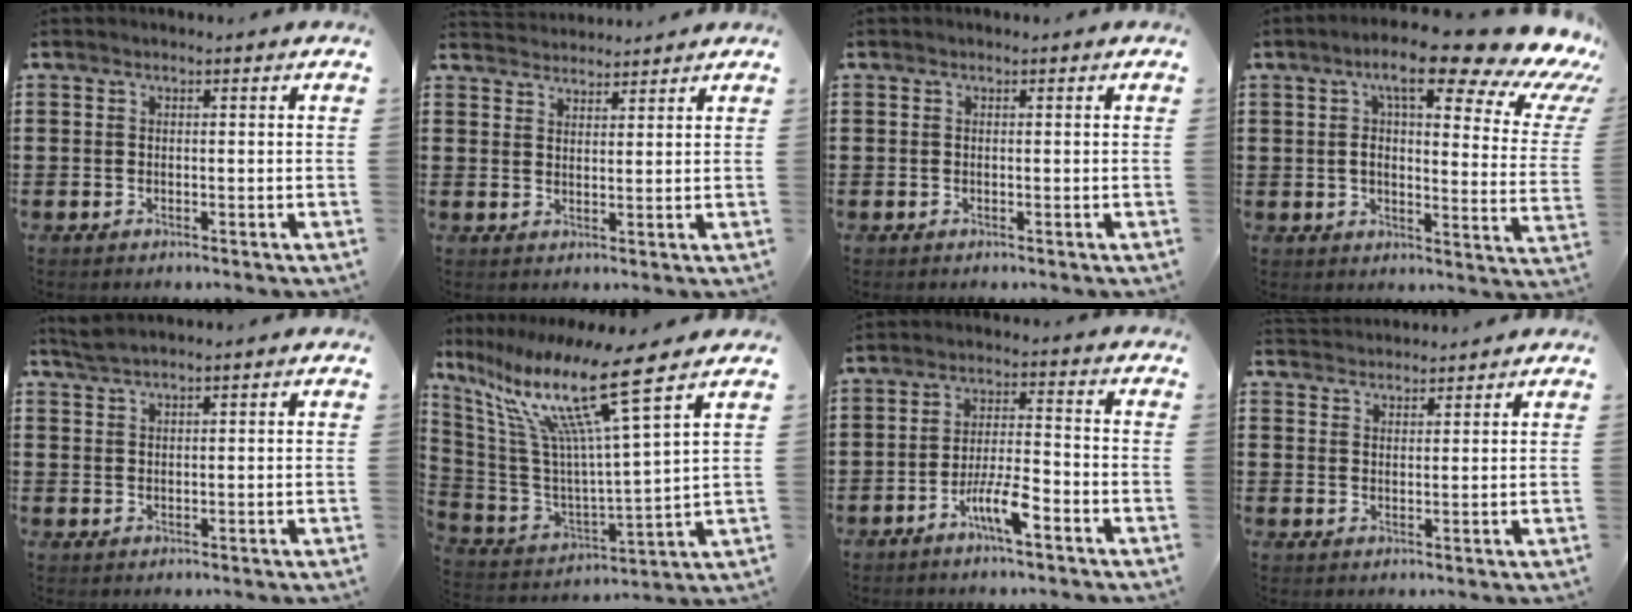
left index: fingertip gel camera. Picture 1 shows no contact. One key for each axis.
{"total": 2.7, "fx": 2.6, "fy": 0.1, "fz": -0.3, "tx": -0.001, "ty": -0.007, "tz": 0.051}
{"total": 0.0}
{"total": 12.3, "fx": 8.0, "fy": 2.3, "fz": 9.1, "tx": -0.155, "ty": -0.040, "tz": 0.122}
{"total": 1.9, "fx": 1.7, "fy": 0.0, "fz": 0.9, "tx": -0.021, "ty": 0.001, "tz": 0.033}
{"total": 15.8, "fx": 10.3, "fy": 0.8, "fz": 12.0, "tx": -0.268, "ty": -0.063, "tz": 0.161}
{"total": 6.6, "fx": -3.9, "fy": 1.4, "fz": 5.1, "tx": -0.111, "ty": -0.001, "tz": -0.076}
{"total": 2.5, "fx": 2.5, "fy": 0.0, "fz": -0.3, "tx": -0.002, "ty": -0.006, "tz": 0.050}